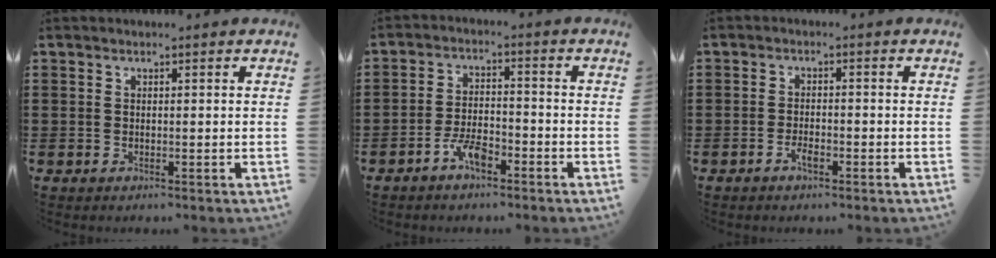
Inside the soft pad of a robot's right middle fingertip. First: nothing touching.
{"total": 4.6, "force": [-3.2, 1.5, 3.0], "torque": [-0.063, 0.005, -0.062]}
{"total": 2.3, "force": [-1.4, 0.6, 1.7], "torque": [-0.039, -0.003, -0.028]}